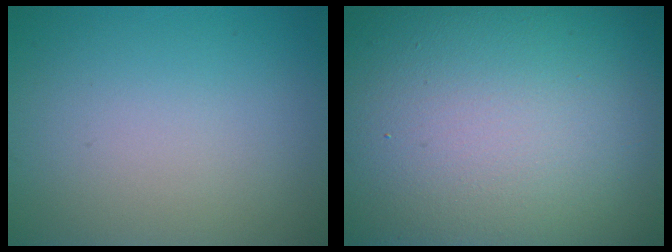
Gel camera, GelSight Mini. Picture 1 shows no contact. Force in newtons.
{"total": 25.6, "press": 25.6, "slide": 1.1}